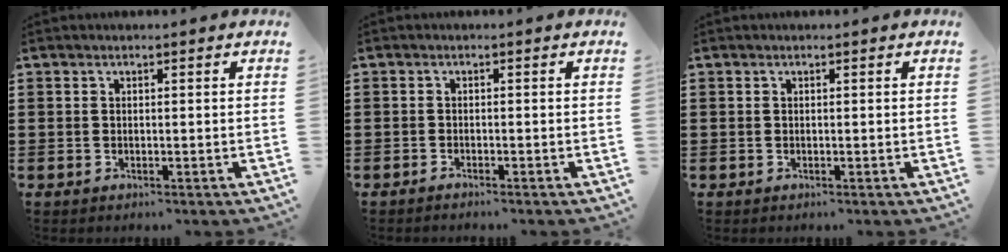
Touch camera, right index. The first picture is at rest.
{"total": 0.8, "force": [-0.8, 0.0, 0.1], "torque": [-0.004, -0.001, -0.017]}
{"total": 0.0}